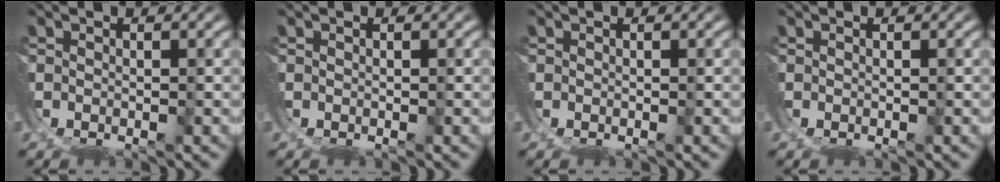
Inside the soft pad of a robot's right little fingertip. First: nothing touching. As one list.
[{"total": 0.0}, {"total": 0.0}, {"total": 0.0}]